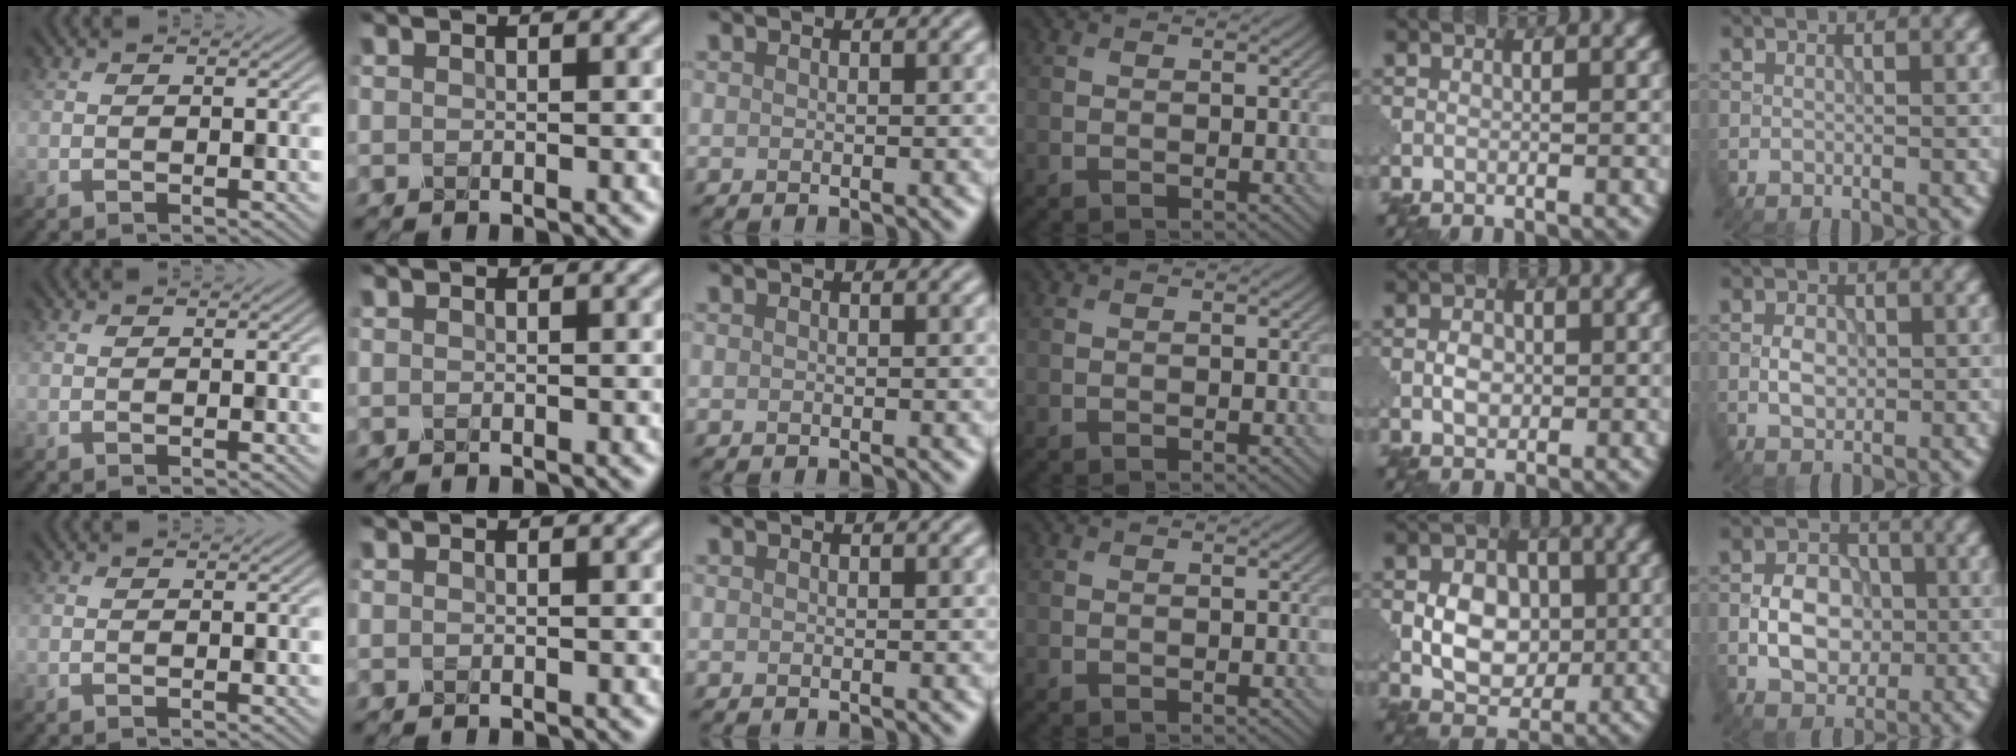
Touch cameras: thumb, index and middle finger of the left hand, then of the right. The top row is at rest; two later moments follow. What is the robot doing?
{"motion": "close", "object": "eyeshadow palette"}